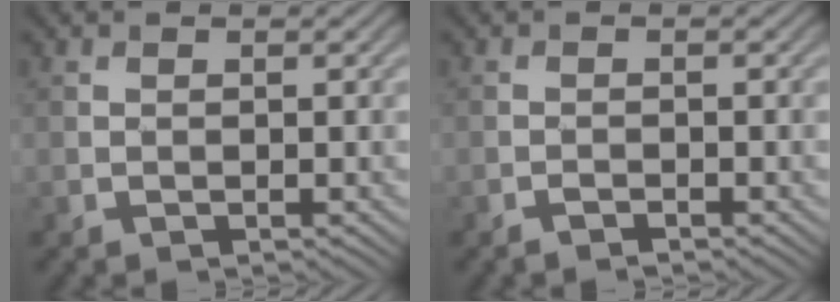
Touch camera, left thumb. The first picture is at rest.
{"total": 1.1, "force": [-0.9, 0.2, 0.5], "torque": [-0.012, 0.000, -0.019]}